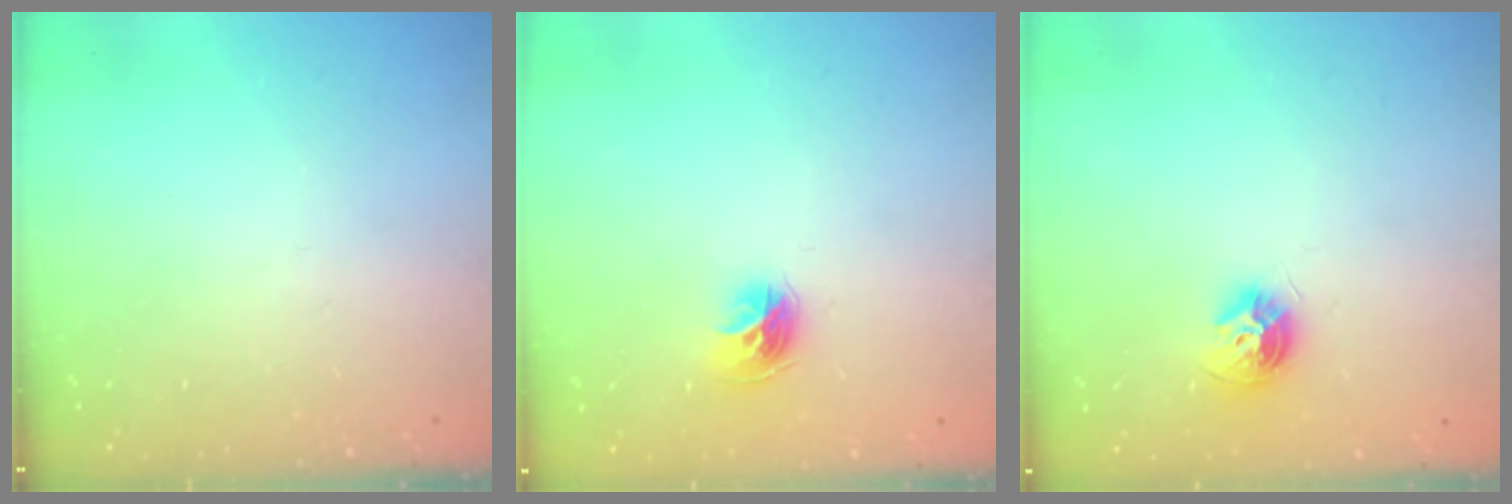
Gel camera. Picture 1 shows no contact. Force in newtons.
{"total": 8.0, "press": 8.0, "slide": 0.7}
{"total": 8.9, "press": 8.9, "slide": 0.5}